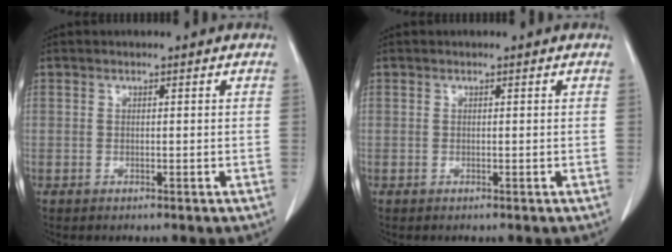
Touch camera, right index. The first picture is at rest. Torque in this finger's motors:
{"motor_torque": [0.00, 0.00, 0.00, 0.00]}